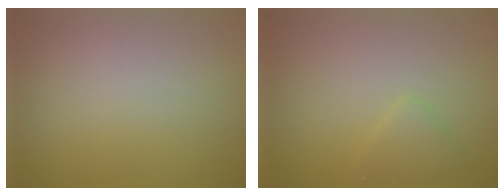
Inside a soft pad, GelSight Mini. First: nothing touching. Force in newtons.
{"total": 1.3, "press": 1.3, "slide": 0.1}